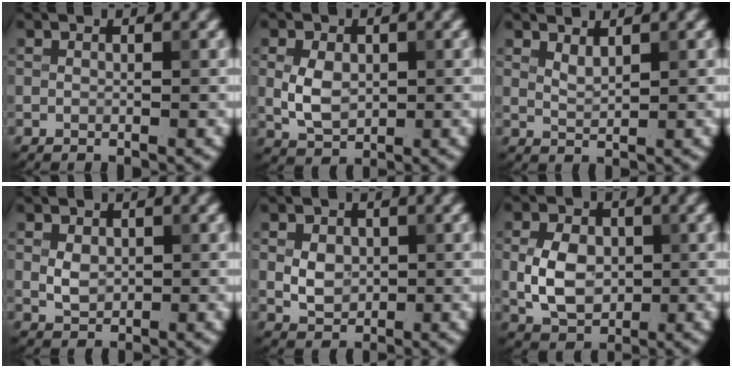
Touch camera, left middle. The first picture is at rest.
{"total": 3.4, "force": [0.1, 2.4, 2.4], "torque": [-0.052, -0.001, 0.003]}
{"total": 1.2, "force": [1.0, 0.3, 0.6], "torque": [-0.015, -0.003, 0.022]}
{"total": 2.0, "force": [0.3, 1.5, 1.3], "torque": [-0.024, -0.001, 0.008]}
{"total": 2.7, "force": [0.2, 2.1, 1.7], "torque": [-0.031, -0.002, 0.003]}
{"total": 4.9, "force": [-0.2, 3.5, 3.4], "torque": [-0.068, 0.000, -0.003]}